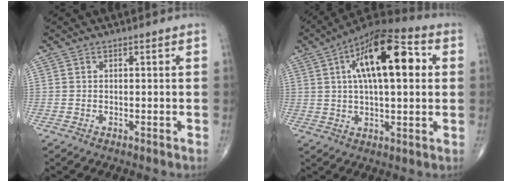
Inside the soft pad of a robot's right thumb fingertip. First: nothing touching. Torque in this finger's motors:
{"motor_torque": [1.01, 3.60, 1.70, 0.72, 0.17]}